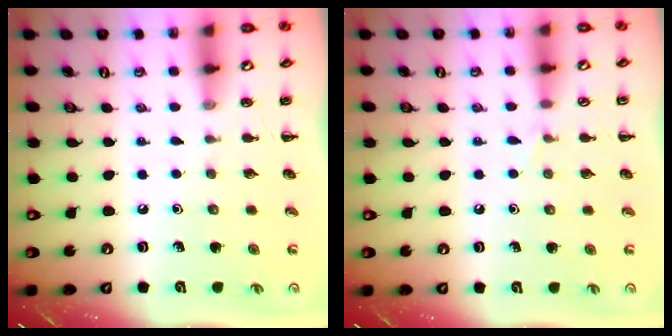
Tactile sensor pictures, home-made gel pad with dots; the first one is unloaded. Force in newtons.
{"total": 3.1, "press": 2.9, "slide": 1.2}